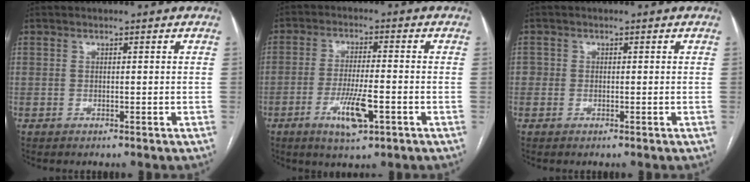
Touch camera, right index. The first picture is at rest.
{"total": 7.4, "force": [-3.1, 1.4, 6.6], "torque": [-0.125, -0.011, -0.050]}
{"total": 1.2, "force": [0.0, 1.2, 0.3], "torque": [0.005, 0.005, -0.003]}